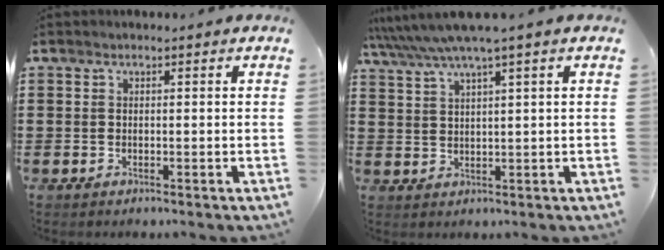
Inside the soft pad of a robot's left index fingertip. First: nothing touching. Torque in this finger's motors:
{"motor_torque": [0.54, -0.10, 0.49, 0.14]}